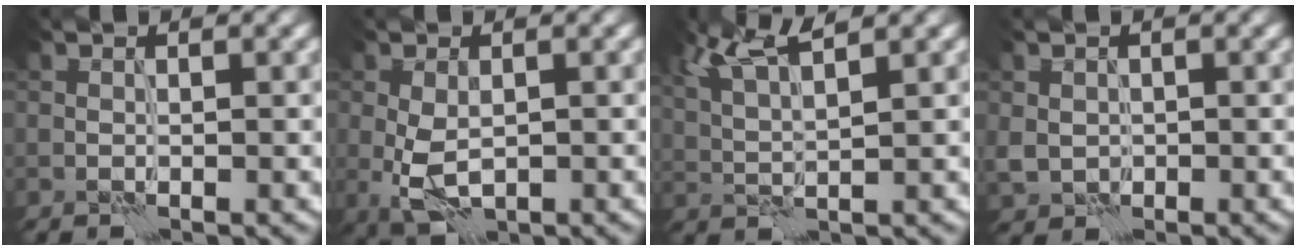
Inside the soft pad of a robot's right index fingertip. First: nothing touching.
{"total": 3.6, "force": [-0.4, 2.1, 2.9], "torque": [-0.066, -0.009, -0.002]}
{"total": 5.2, "force": [3.2, 1.0, 3.9], "torque": [-0.085, 0.012, 0.061]}
{"total": 1.8, "force": [0.1, 1.7, 0.6], "torque": [-0.017, -0.003, 0.003]}